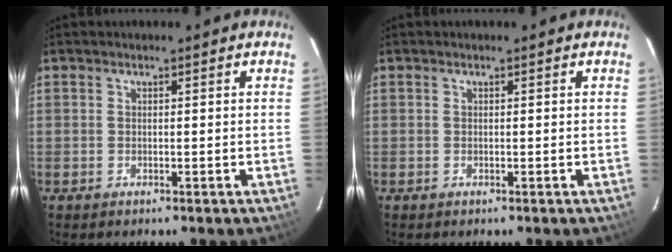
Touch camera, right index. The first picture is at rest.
{"total": 0.0}